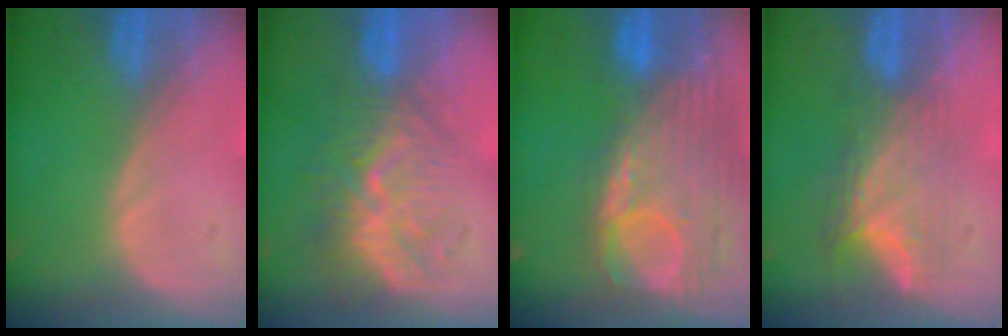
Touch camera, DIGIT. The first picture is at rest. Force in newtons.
{"total": 10.1, "press": 8.8, "slide": 4.9}
{"total": 12.7, "press": 10.6, "slide": 6.9}
{"total": 8.1, "press": 6.8, "slide": 4.5}